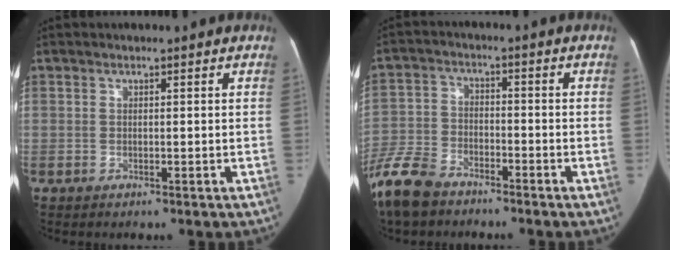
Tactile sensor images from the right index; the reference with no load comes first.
{"total": 9.6, "force": [-7.7, 4.1, 3.9], "torque": [-0.096, -0.019, -0.151]}